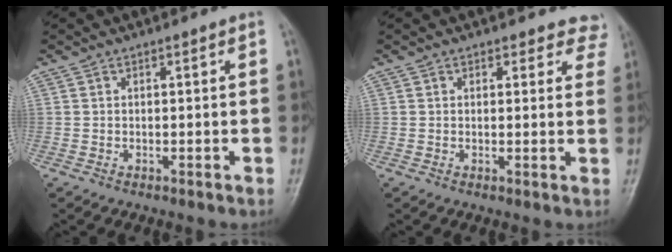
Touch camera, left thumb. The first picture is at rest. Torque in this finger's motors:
{"motor_torque": [-0.23, -0.23, -0.11, 0.26, -0.04]}